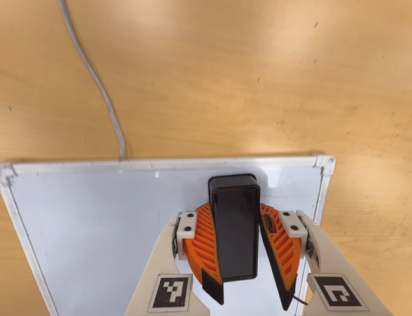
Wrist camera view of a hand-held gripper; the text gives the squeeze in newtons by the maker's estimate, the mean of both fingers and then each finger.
{"total": 11.4, "left": 12.7, "right": 10.1}